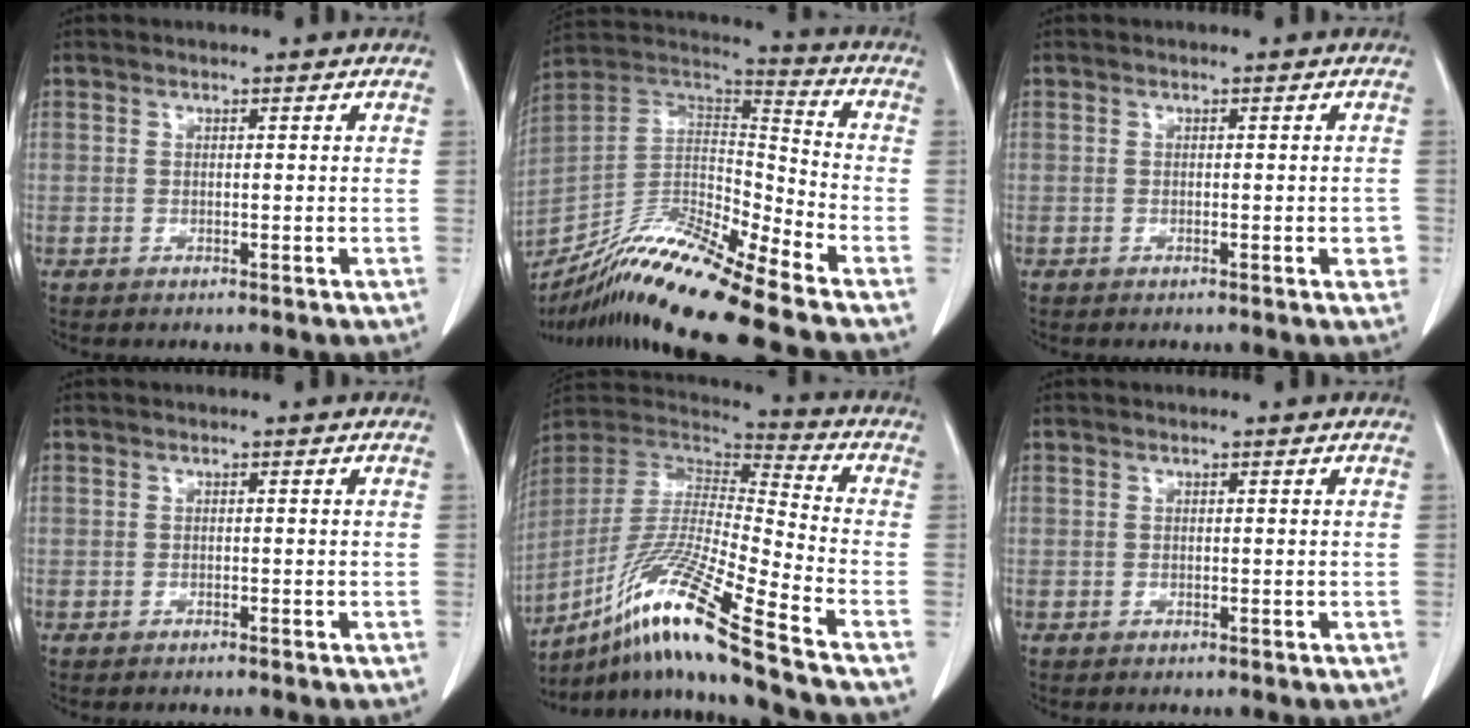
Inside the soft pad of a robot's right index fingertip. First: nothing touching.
{"total": 18.6, "force": [-14.8, -0.2, 11.3], "torque": [-0.221, -0.006, -0.276]}
{"total": 1.6, "force": [-0.6, 0.5, 1.4], "torque": [-0.008, 0.002, -0.008]}
{"total": 0.0}
{"total": 19.5, "force": [-12.7, -0.7, 14.8], "torque": [-0.325, -0.028, -0.240]}
{"total": 0.0}